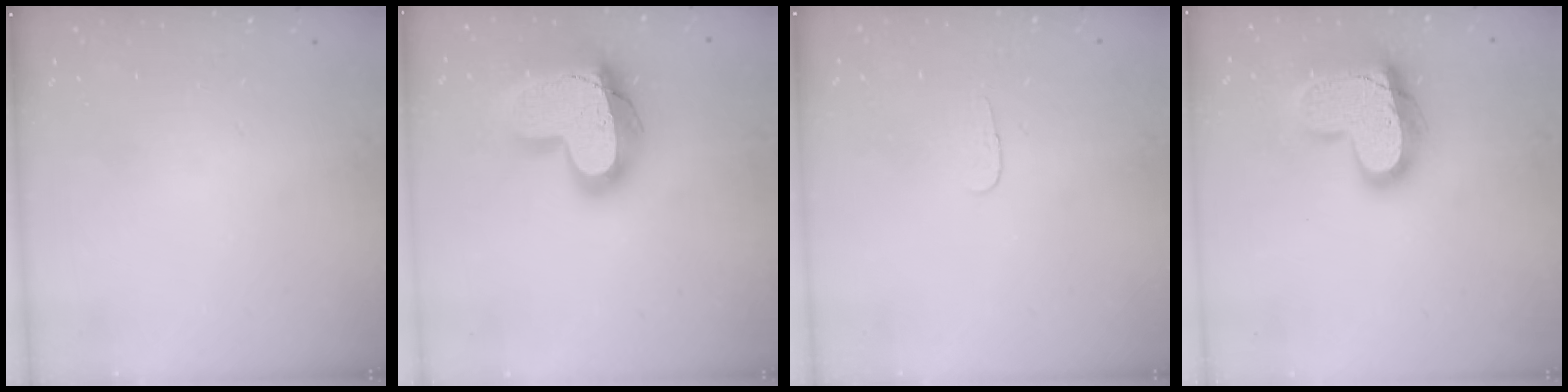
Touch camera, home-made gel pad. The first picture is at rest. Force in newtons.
{"total": 23.4, "press": 23.3, "slide": 1.9}
{"total": 2.8, "press": 2.8, "slide": 0.3}
{"total": 19.1, "press": 19.0, "slide": 1.8}